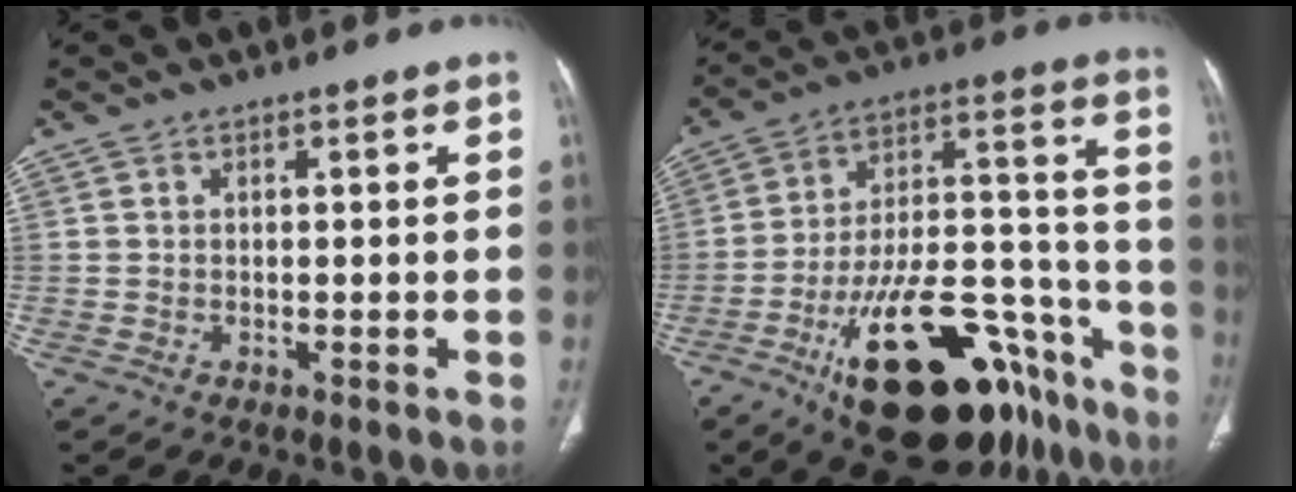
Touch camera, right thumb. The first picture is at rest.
{"total": 29.1, "force": [-16.3, 12.5, 20.6], "torque": [-0.253, 0.093, -0.249]}